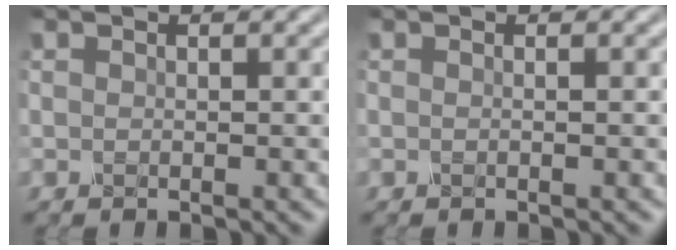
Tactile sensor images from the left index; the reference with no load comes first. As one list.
[{"total": 0.6, "force": [-0.1, 0.2, 0.5], "torque": [-0.006, -0.003, -0.010]}]